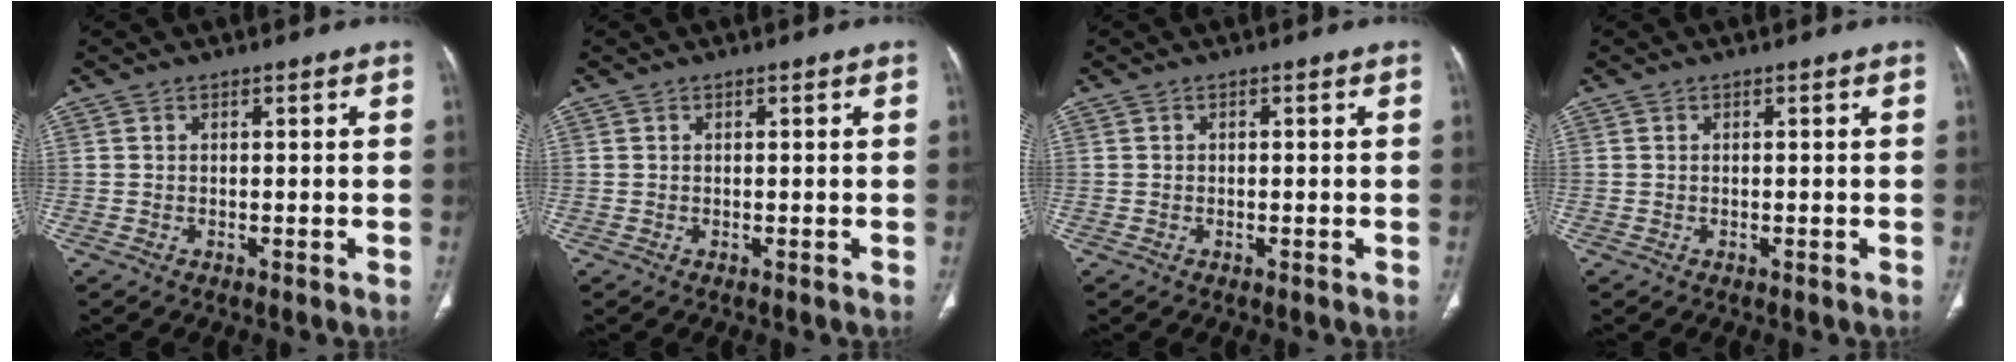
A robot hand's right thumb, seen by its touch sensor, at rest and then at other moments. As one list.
[{"total": 0.0}, {"total": 0.0}, {"total": 0.0}]